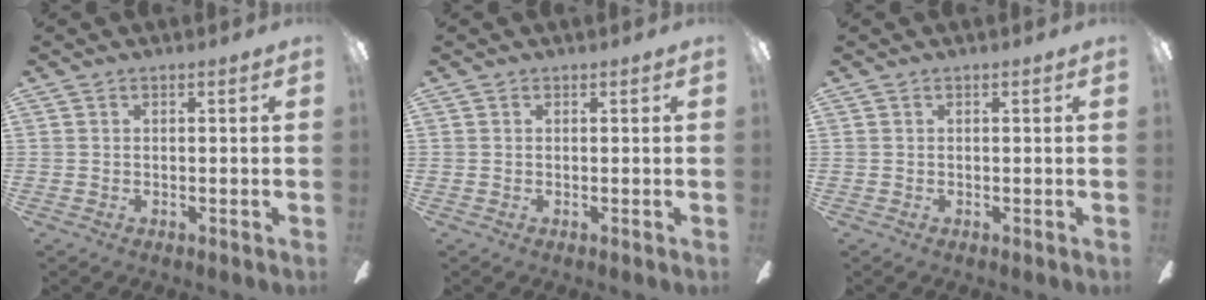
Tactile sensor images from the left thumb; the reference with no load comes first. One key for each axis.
{"total": 0.0}
{"total": 0.0}